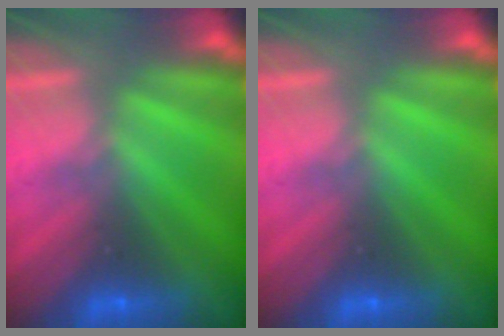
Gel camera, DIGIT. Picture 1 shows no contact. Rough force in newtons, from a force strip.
{"total": 0.0}